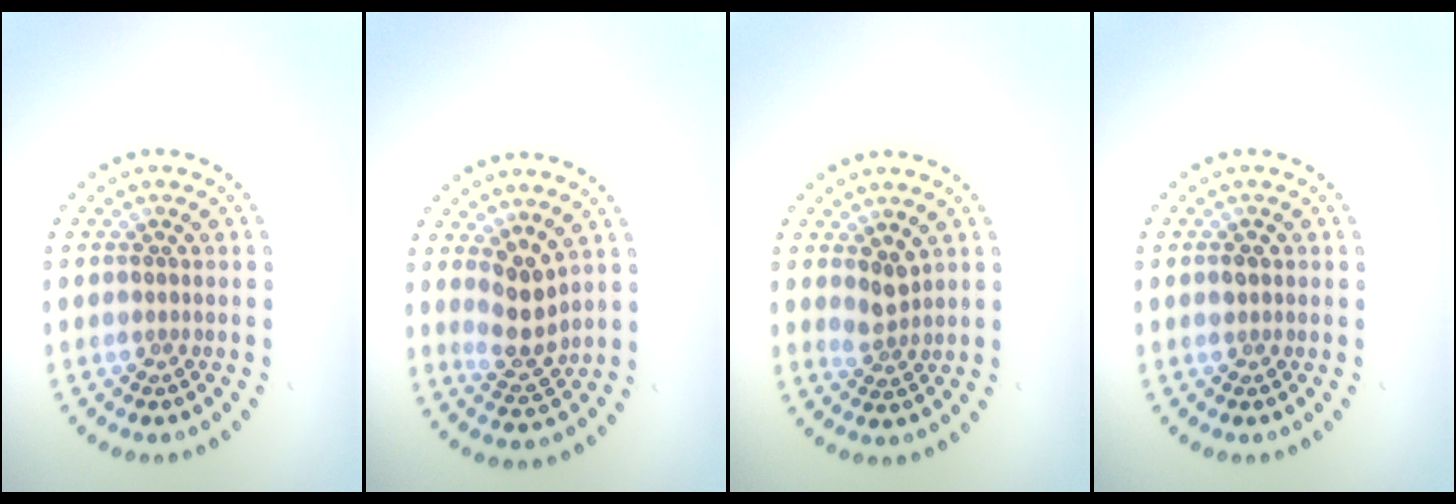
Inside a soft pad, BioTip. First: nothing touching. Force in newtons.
{"total": 2.9, "press": 2.5, "slide": 1.4}
{"total": 1.9, "press": 1.4, "slide": 1.2}
{"total": 0.9, "press": 0.8, "slide": 0.1}